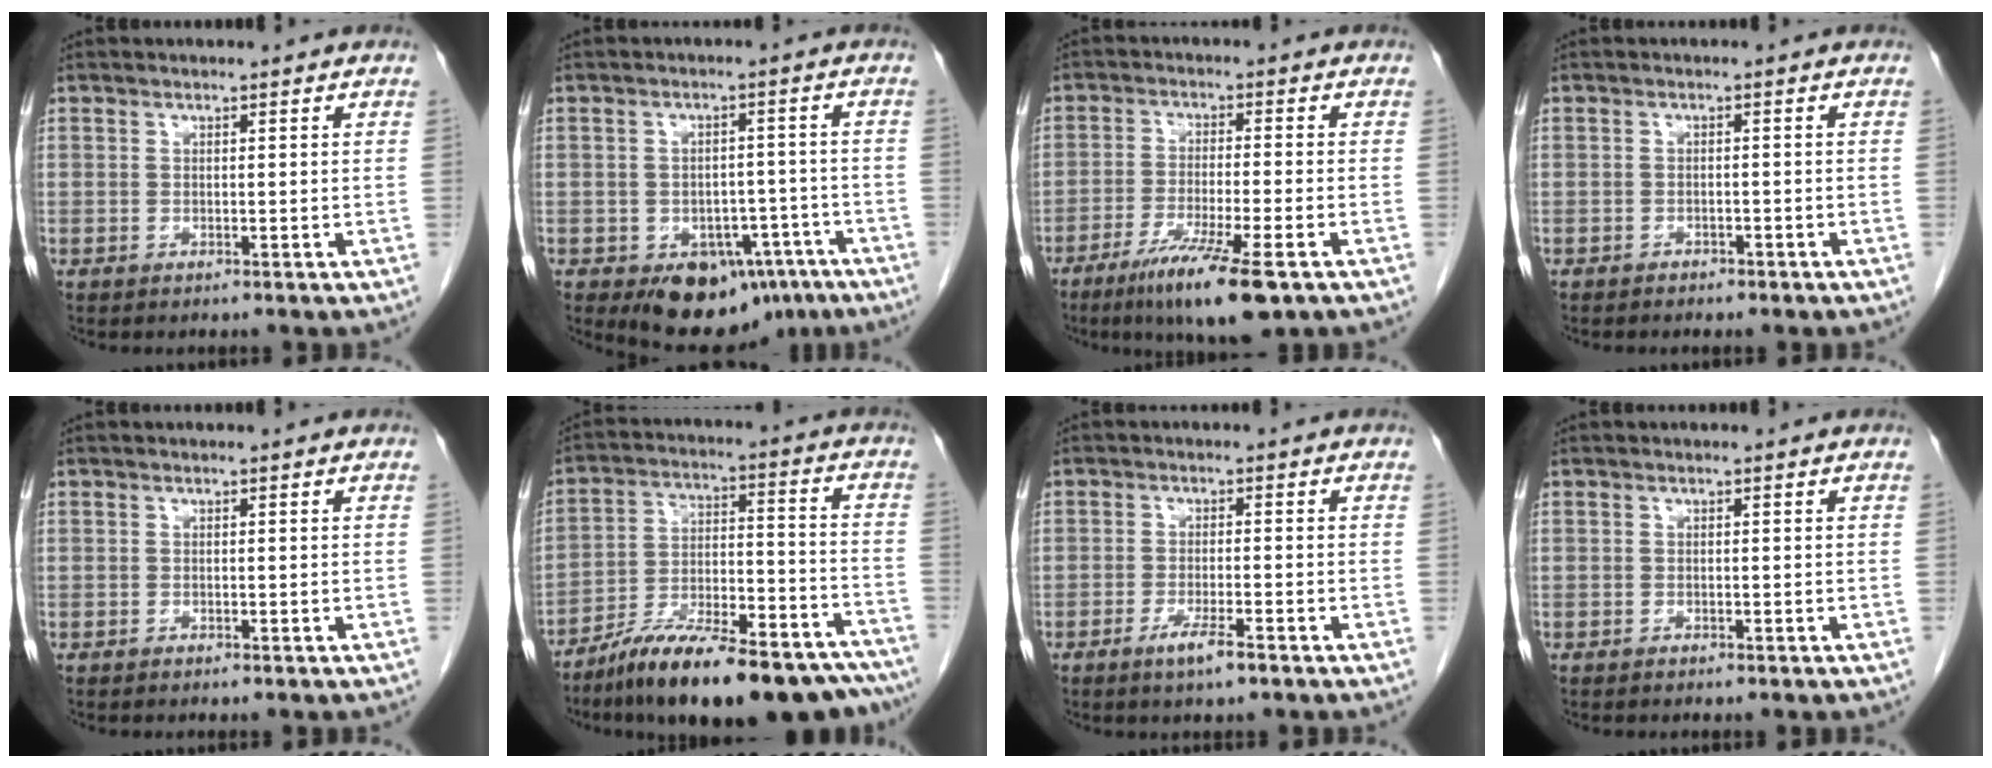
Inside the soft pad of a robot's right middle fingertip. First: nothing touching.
{"total": 11.4, "force": [-6.9, 6.8, 6.0], "torque": [-0.060, 0.015, -0.090]}
{"total": 10.5, "force": [-6.4, 0.6, 8.3], "torque": [-0.148, -0.028, -0.103]}
{"total": 2.6, "force": [-2.1, 1.2, 1.0], "torque": [-0.019, 0.000, -0.020]}
{"total": 0.6, "force": [-0.4, 0.2, 0.3], "torque": [-0.011, -0.001, -0.006]}
{"total": 25.2, "force": [-20.3, 5.0, 14.0], "torque": [-0.161, 0.017, -0.310]}
{"total": 4.0, "force": [-2.5, 0.3, 3.1], "torque": [-0.059, -0.006, -0.044]}
{"total": 0.9, "force": [-0.7, 0.3, 0.4], "torque": [-0.011, -0.001, -0.007]}